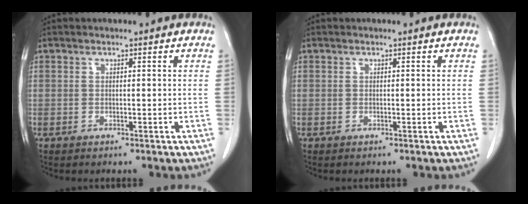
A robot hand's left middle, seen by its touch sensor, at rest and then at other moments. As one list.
[{"total": 0.0}]